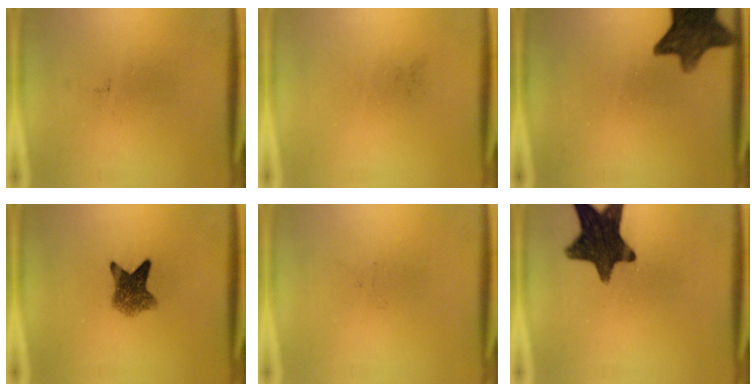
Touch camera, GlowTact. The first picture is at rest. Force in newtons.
{"total": 0.0}
{"total": 11.9}
{"total": 5.9}
{"total": 0.0}
{"total": 14.3}